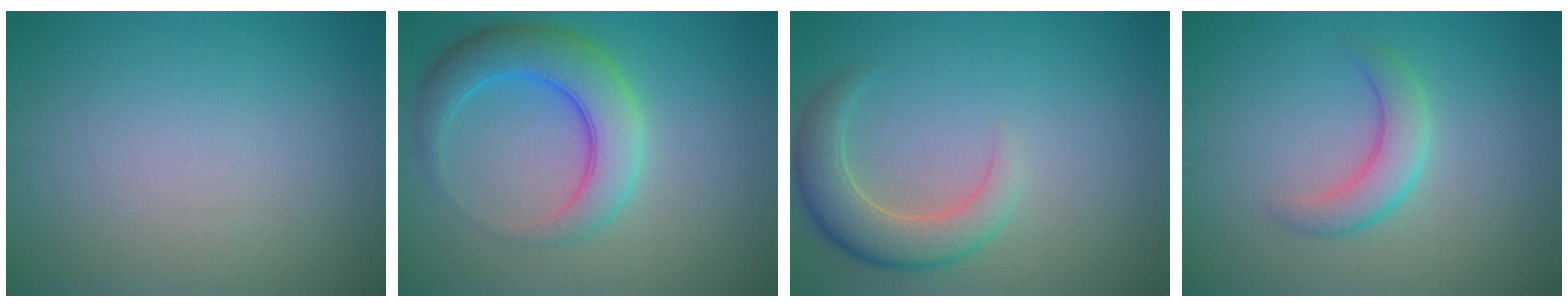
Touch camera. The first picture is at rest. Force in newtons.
{"total": 5.8, "press": 5.8, "slide": 0.1}
{"total": 4.4, "press": 4.3, "slide": 0.5}
{"total": 2.9, "press": 2.9, "slide": 0.2}